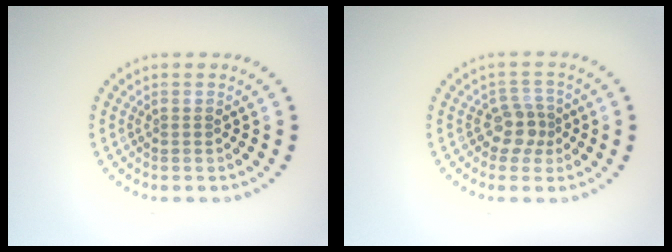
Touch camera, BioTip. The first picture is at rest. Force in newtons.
{"total": 2.5, "press": 1.9, "slide": 1.5}